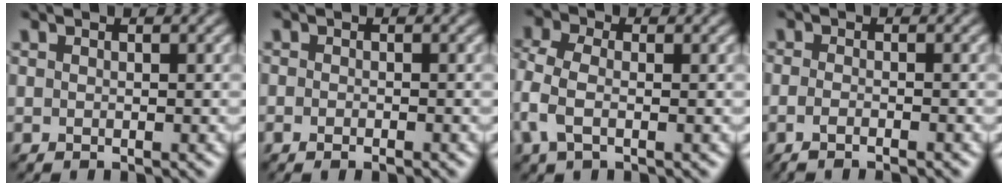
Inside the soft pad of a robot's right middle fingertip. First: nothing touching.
{"total": 1.2, "force": [-0.7, 0.3, 1.0], "torque": [-0.018, -0.004, -0.013]}
{"total": 3.9, "force": [-0.7, 2.4, 3.0], "torque": [-0.081, 0.004, -0.026]}
{"total": 1.9, "force": [-1.1, 0.6, 1.5], "torque": [-0.023, -0.008, -0.025]}